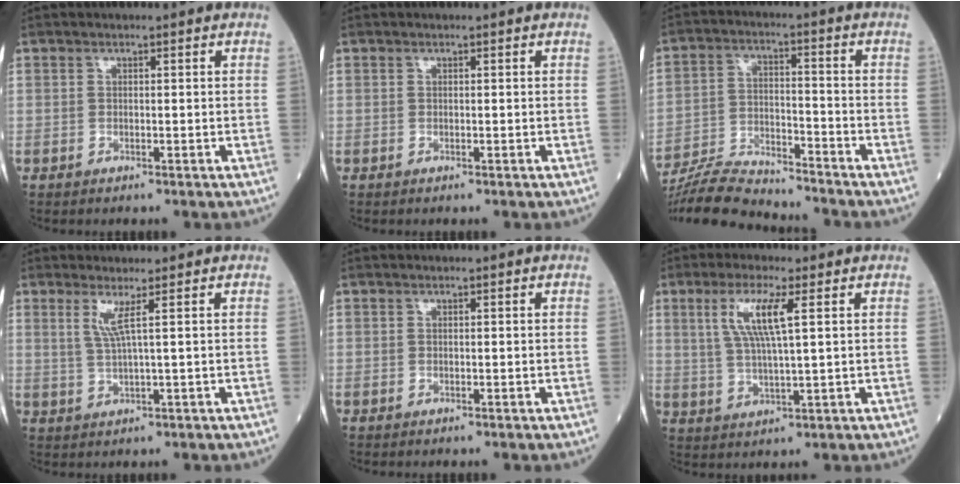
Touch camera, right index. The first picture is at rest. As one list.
[{"total": 0.0}, {"total": 11.0, "force": [-10.8, 0.7, 2.1], "torque": [-0.042, 0.000, -0.196]}, {"total": 2.9, "force": [1.2, -0.8, 2.5], "torque": [-0.055, -0.007, 0.027]}, {"total": 0.0}, {"total": 7.0, "force": [2.4, 0.3, 6.6], "torque": [-0.138, 0.004, 0.050]}]